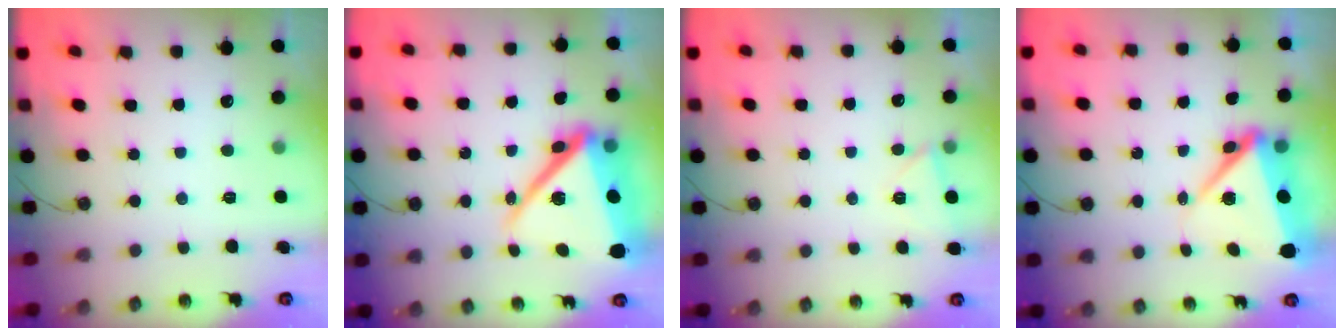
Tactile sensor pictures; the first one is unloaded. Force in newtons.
{"total": 22.4, "press": 22.3, "slide": 2.0}
{"total": 4.0, "press": 2.3, "slide": 3.2}
{"total": 9.6, "press": 9.4, "slide": 1.7}